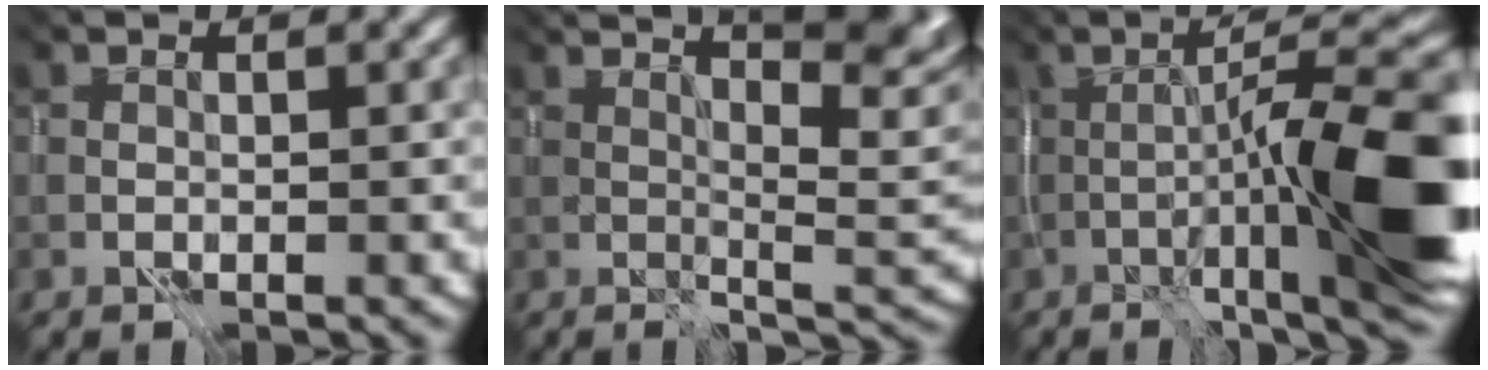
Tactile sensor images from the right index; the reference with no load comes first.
{"total": 8.8, "force": [3.7, 1.8, 7.8], "torque": [-0.063, 0.029, 0.061]}
{"total": 11.9, "force": [-4.4, 0.7, 11.1], "torque": [-0.164, 0.003, -0.050]}